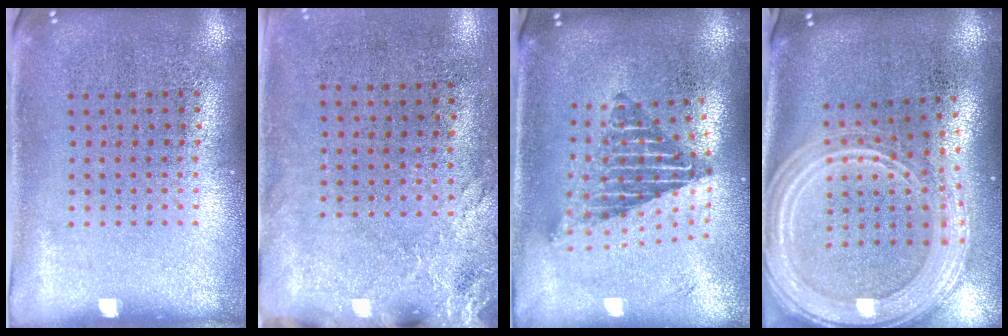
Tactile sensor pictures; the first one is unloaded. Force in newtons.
{"total": 2.6, "press": 2.1, "slide": 1.5}
{"total": 2.1, "press": 1.6, "slide": 1.3}
{"total": 3.1, "press": 2.5, "slide": 1.9}